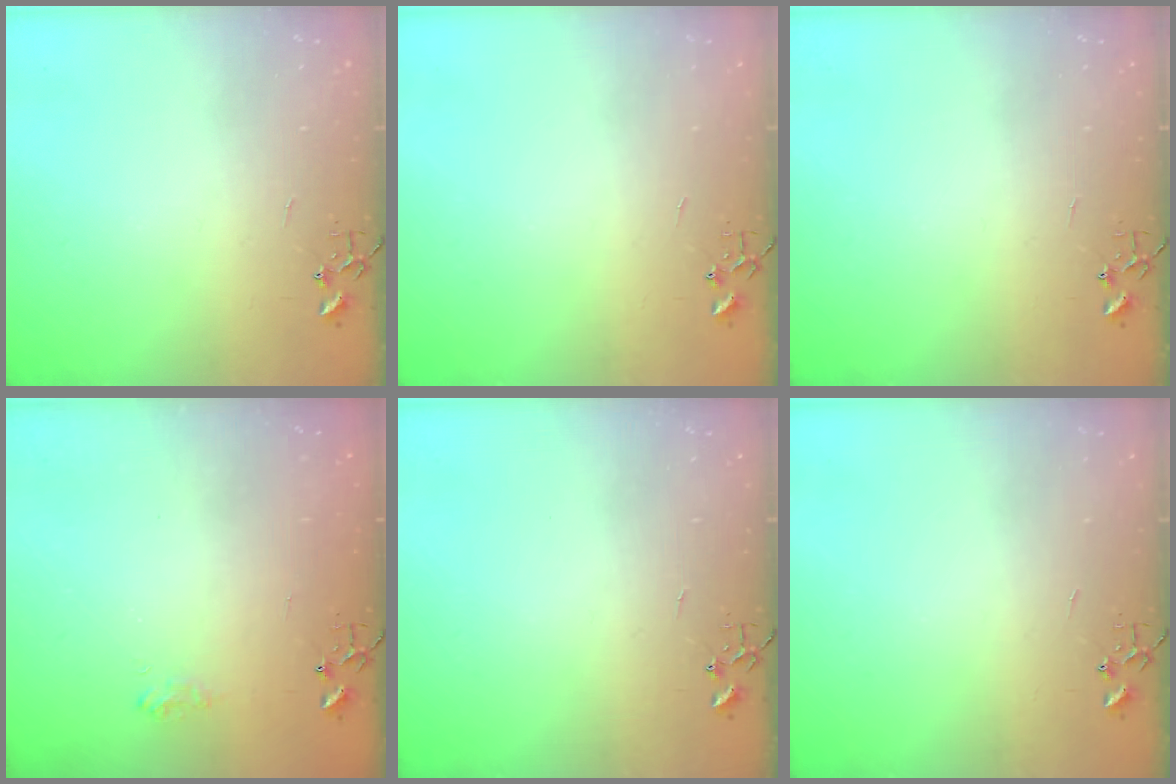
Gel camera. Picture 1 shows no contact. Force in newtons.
{"total": 0.0}
{"total": 0.0}
{"total": 6.9, "press": 6.9, "slide": 0.7}
{"total": 0.0}
{"total": 0.0}